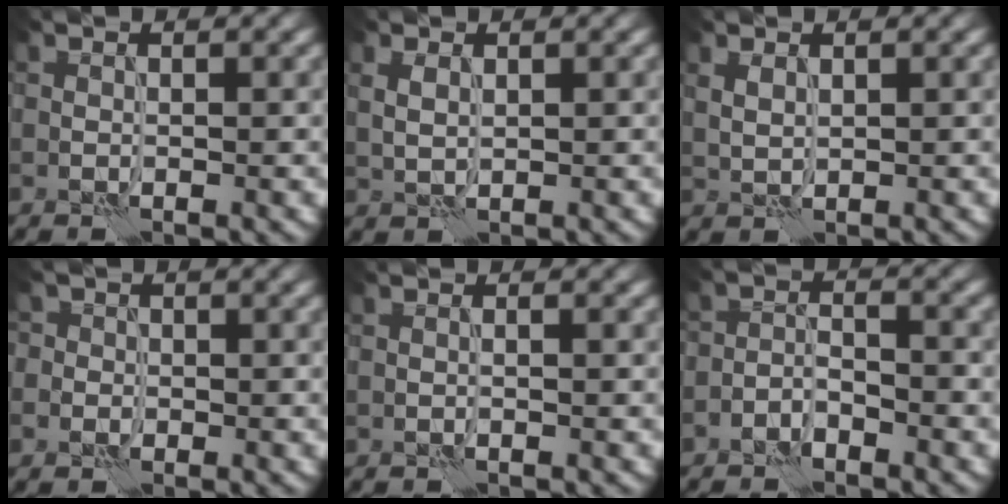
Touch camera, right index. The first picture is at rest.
{"total": 1.2, "force": [0.5, 0.6, 0.9], "torque": [-0.026, -0.001, 0.013]}
{"total": 0.9, "force": [0.5, 0.5, 0.6], "torque": [-0.021, 0.000, 0.016]}
{"total": 2.5, "force": [0.2, 2.4, 0.8], "torque": [0.007, 0.011, -0.029]}
{"total": 0.5, "force": [-0.3, -0.2, 0.4], "torque": [-0.006, -0.005, -0.003]}
{"total": 2.0, "force": [-1.8, 0.7, 0.7], "torque": [-0.012, 0.009, -0.036]}